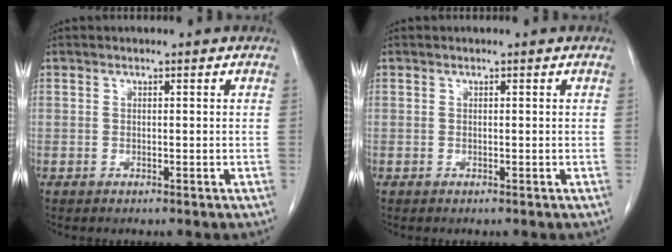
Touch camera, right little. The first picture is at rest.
{"total": 0.0}